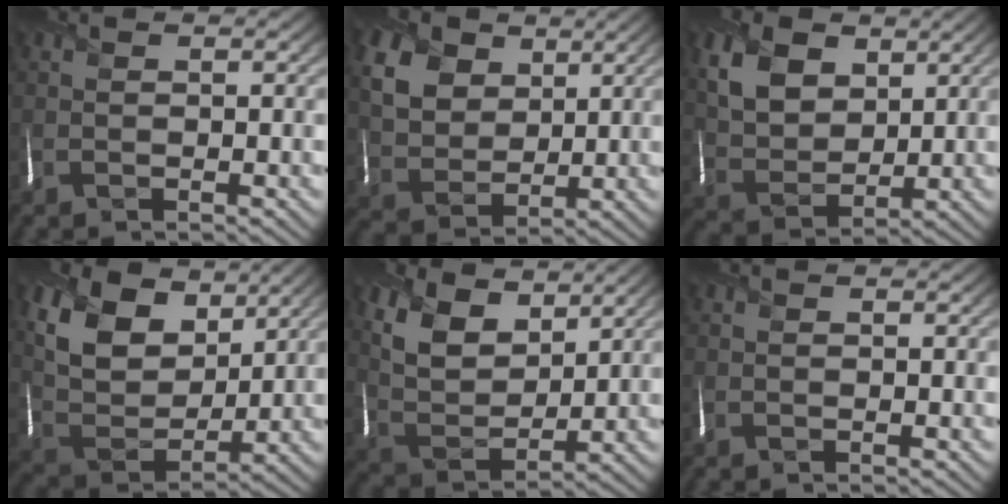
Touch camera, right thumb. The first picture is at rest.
{"total": 9.7, "force": [4.4, 6.8, 5.2], "torque": [-0.163, 0.008, 0.085]}
{"total": 9.0, "force": [3.9, 5.8, 5.6], "torque": [-0.150, 0.009, 0.069]}
{"total": 12.3, "force": [6.1, 7.5, 7.6], "torque": [-0.188, 0.013, 0.106]}
{"total": 9.6, "force": [5.6, 5.2, 5.8], "torque": [-0.143, 0.003, 0.105]}
{"total": 0.0}